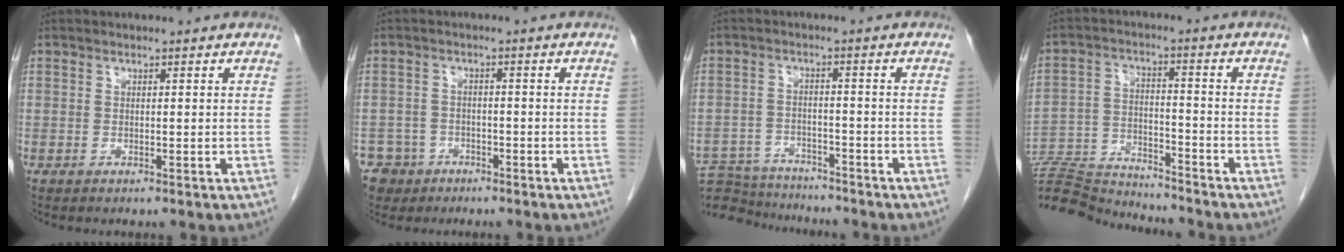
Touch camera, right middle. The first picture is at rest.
{"total": 5.8, "force": [-3.7, 4.5, 0.2], "torque": [-0.004, 0.008, -0.061]}
{"total": 12.1, "force": [-11.5, 2.8, 2.6], "torque": [-0.050, 0.005, -0.174]}
{"total": 15.6, "force": [-15.2, 1.1, 3.4], "torque": [-0.062, 0.009, -0.251]}